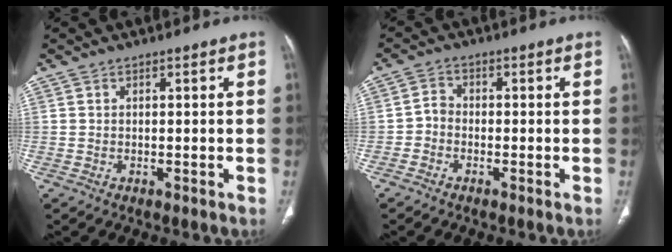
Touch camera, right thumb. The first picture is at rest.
{"total": 2.5, "force": [-1.2, 1.9, 1.0], "torque": [-0.009, 0.013, -0.032]}